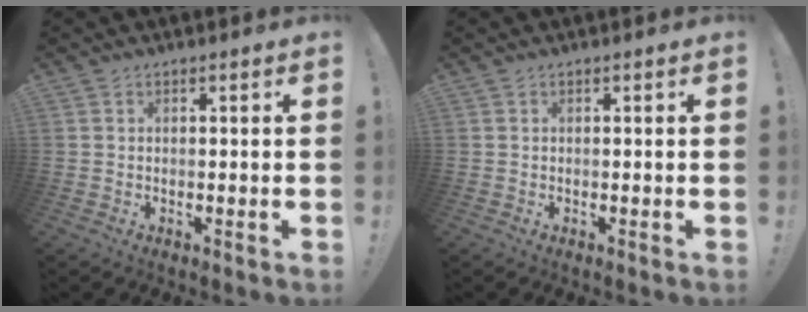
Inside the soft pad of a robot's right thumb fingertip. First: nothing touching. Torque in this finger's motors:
{"motor_torque": [0.00, 0.00, 0.00, 0.00, 0.00]}